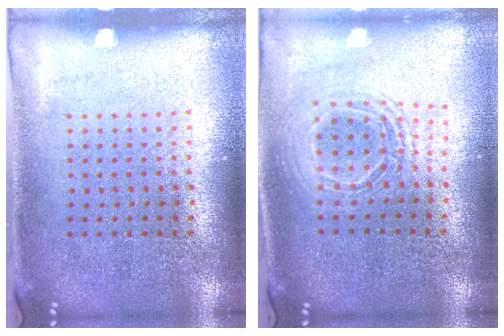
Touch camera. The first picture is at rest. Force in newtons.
{"total": 1.7, "press": 1.4, "slide": 0.9}